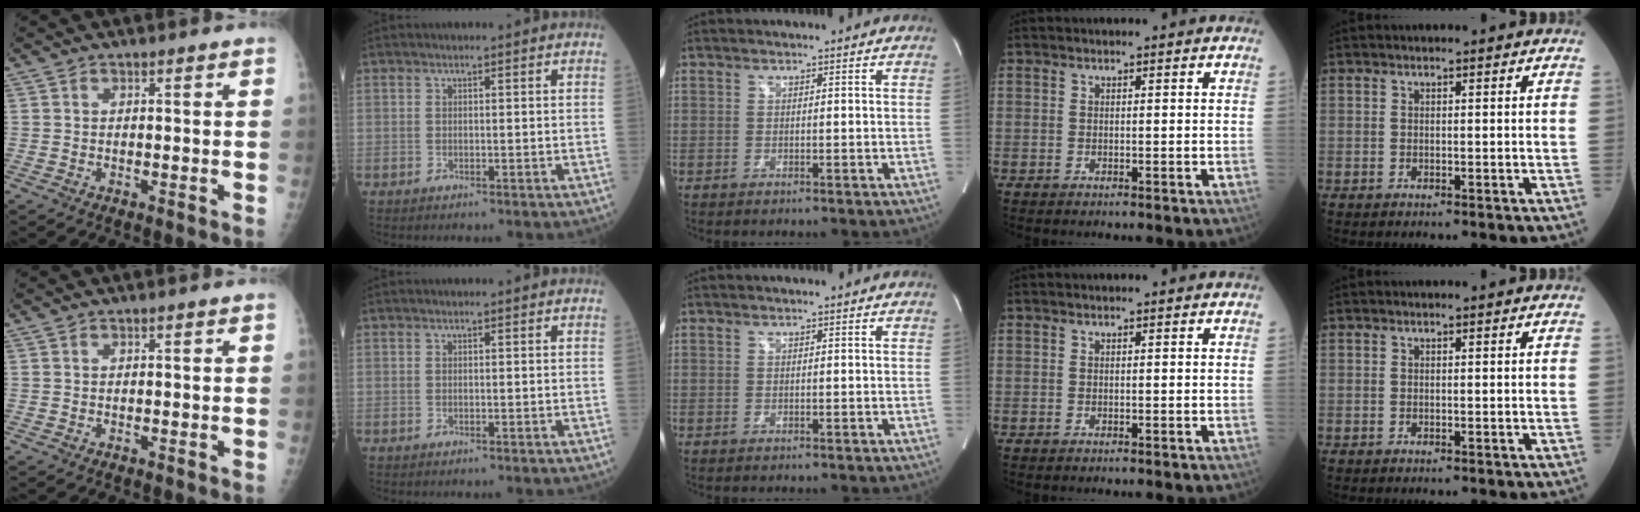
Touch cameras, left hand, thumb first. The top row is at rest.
{}